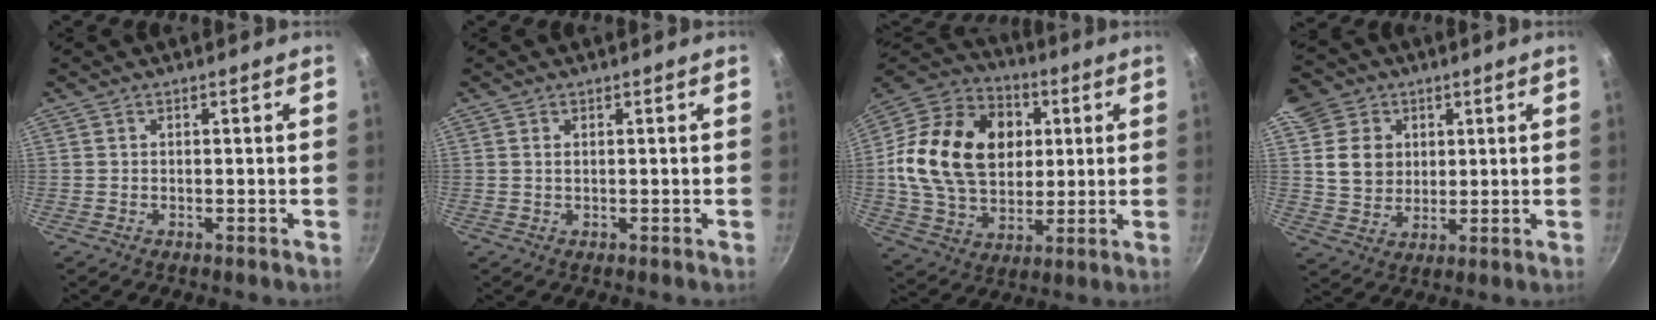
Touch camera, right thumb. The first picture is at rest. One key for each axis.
{"total": 0.8, "fx": 0.2, "fy": 0.4, "fz": 0.6, "tx": -0.011, "ty": 0.000, "tz": 0.004}
{"total": 24.5, "fx": 3.8, "fy": 17.8, "fz": 16.3, "tx": -0.263, "ty": 0.012, "tz": 0.065}
{"total": 10.9, "fx": 3.3, "fy": 9.5, "fz": 4.1, "tx": -0.041, "ty": -0.006, "tz": 0.061}